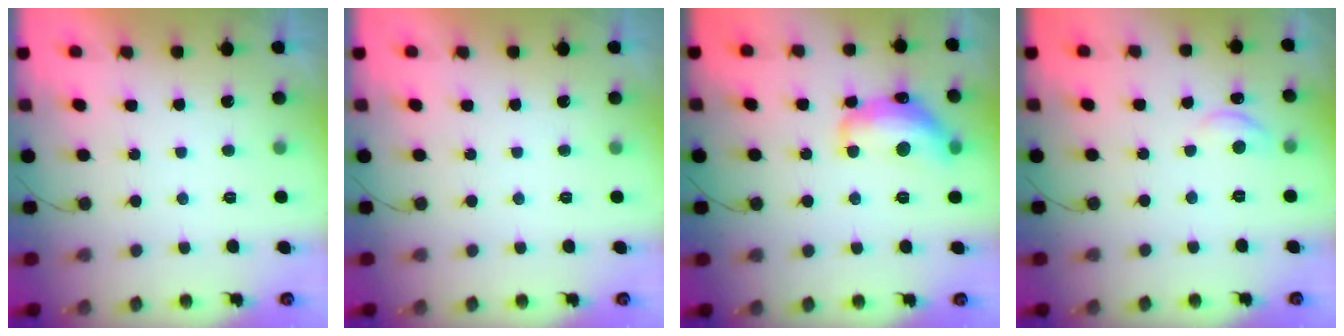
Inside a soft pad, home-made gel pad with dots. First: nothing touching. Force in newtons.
{"total": 0.0}
{"total": 17.4, "press": 17.4, "slide": 1.1}
{"total": 6.6, "press": 6.6, "slide": 0.6}